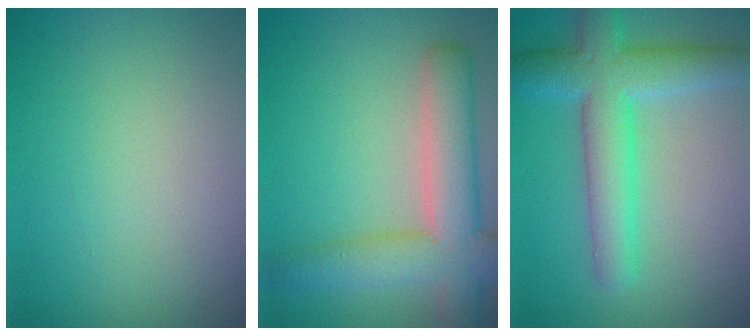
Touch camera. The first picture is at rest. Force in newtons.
{"total": 7.0, "press": 7.0, "slide": 0.4}
{"total": 6.1, "press": 6.1, "slide": 0.1}